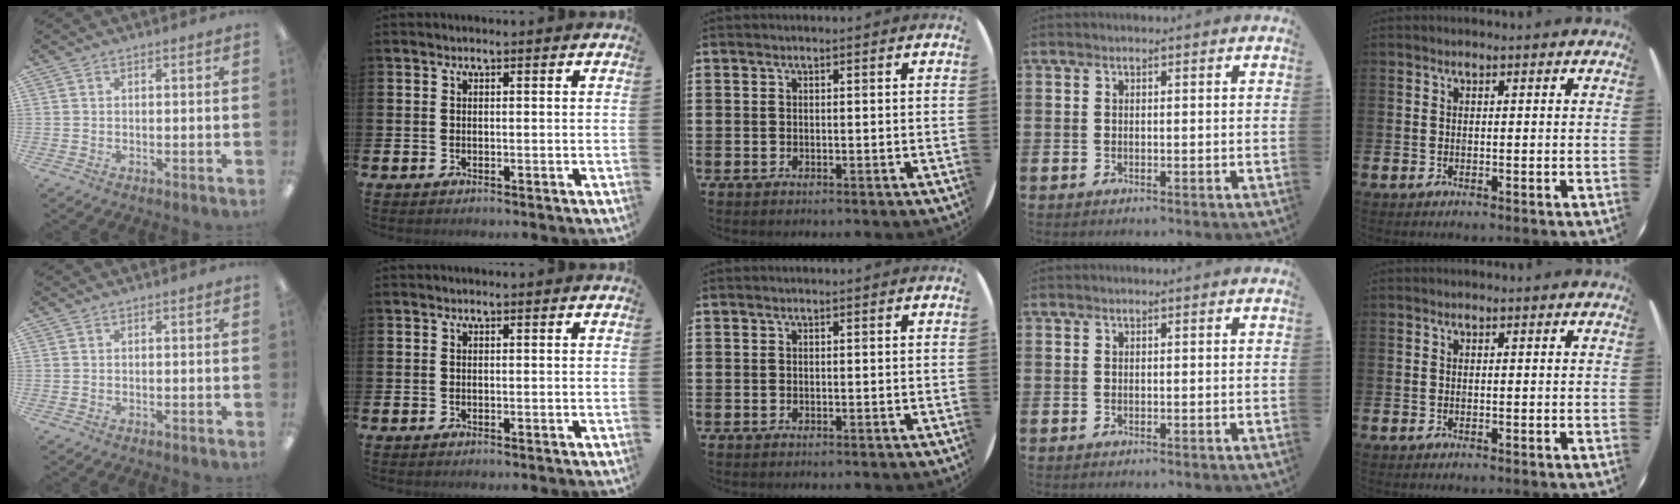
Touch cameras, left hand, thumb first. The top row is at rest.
{}